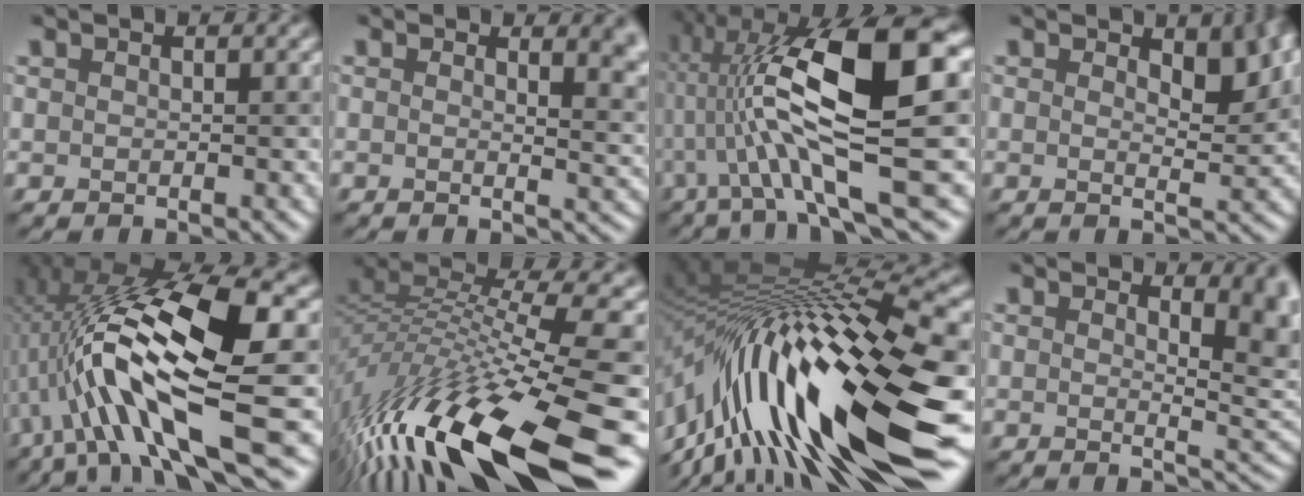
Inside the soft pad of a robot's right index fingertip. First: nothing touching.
{"total": 6.5, "force": [2.2, 3.1, 5.3], "torque": [-0.008, 0.012, 0.009]}
{"total": 15.1, "force": [1.1, 3.5, 14.6], "torque": [-0.253, 0.010, 0.022]}
{"total": 3.4, "force": [1.4, 0.9, 3.0], "torque": [-0.040, -0.002, 0.018]}
{"total": 12.6, "force": [-0.8, 3.4, 12.1], "torque": [-0.220, 0.012, -0.016]}
{"total": 16.3, "force": [-6.7, 3.5, 14.4], "torque": [-0.283, 0.027, -0.119]}
{"total": 17.6, "force": [-4.1, 4.5, 16.5], "torque": [-0.285, 0.021, -0.077]}
{"total": 7.6, "force": [1.9, 3.3, 6.6], "torque": [-0.023, 0.006, 0.017]}